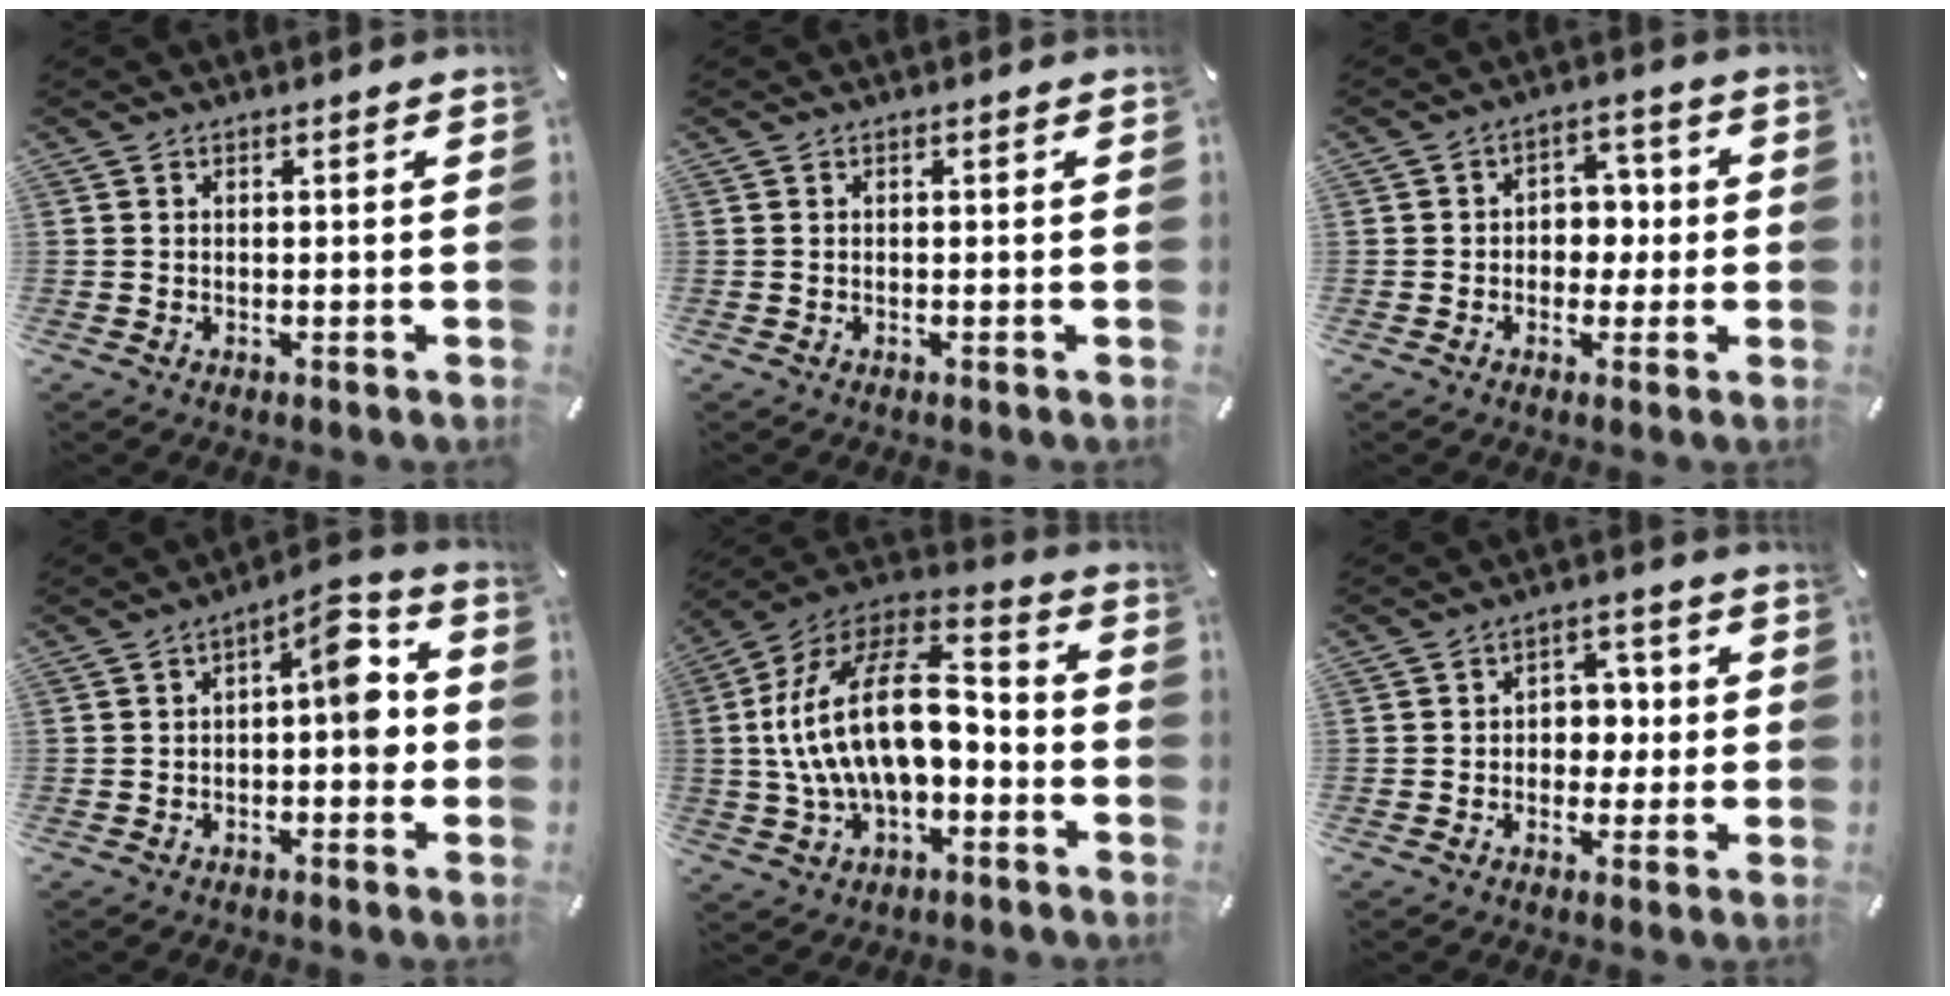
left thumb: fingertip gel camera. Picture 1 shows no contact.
{"total": 0.0}
{"total": 5.6, "force": [-1.0, 4.7, 2.9], "torque": [-0.035, 0.012, -0.023]}
{"total": 9.2, "force": [-0.1, 4.5, 8.0], "torque": [-0.099, -0.005, -0.012]}
{"total": 22.5, "force": [-0.2, 13.6, 18.0], "torque": [-0.352, 0.023, -0.001]}
{"total": 5.5, "force": [-1.0, 4.6, 2.7], "torque": [-0.032, 0.010, -0.023]}